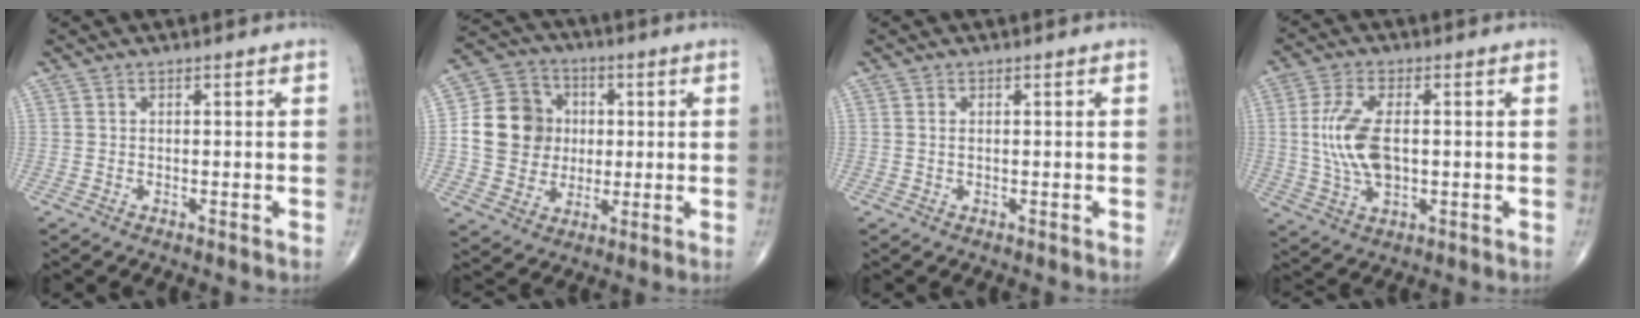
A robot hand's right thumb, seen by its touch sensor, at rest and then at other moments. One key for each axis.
{"total": 13.6, "fx": 1.0, "fy": 12.0, "fz": 6.2, "tx": -0.084, "ty": 0.016, "tz": 0.017}
{"total": 0.7, "fx": 0.2, "fy": 0.3, "fz": 0.6, "tx": -0.015, "ty": 0.003, "tz": 0.005}
{"total": 10.7, "fx": 0.5, "fy": 5.4, "fz": 9.2, "tx": -0.196, "ty": -0.002, "tz": 0.014}